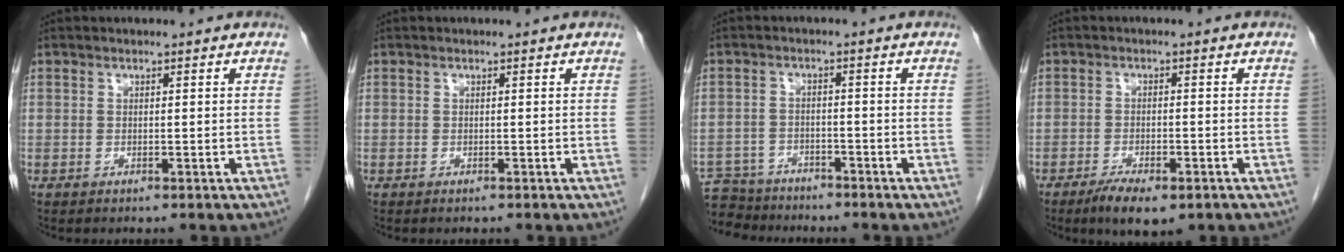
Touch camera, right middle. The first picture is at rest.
{"total": 0.0}
{"total": 7.6, "force": [-7.1, 2.6, 0.3], "torque": [-0.004, 0.004, -0.121]}
{"total": 5.7, "force": [-3.7, 1.7, 3.9], "torque": [-0.064, -0.009, -0.056]}